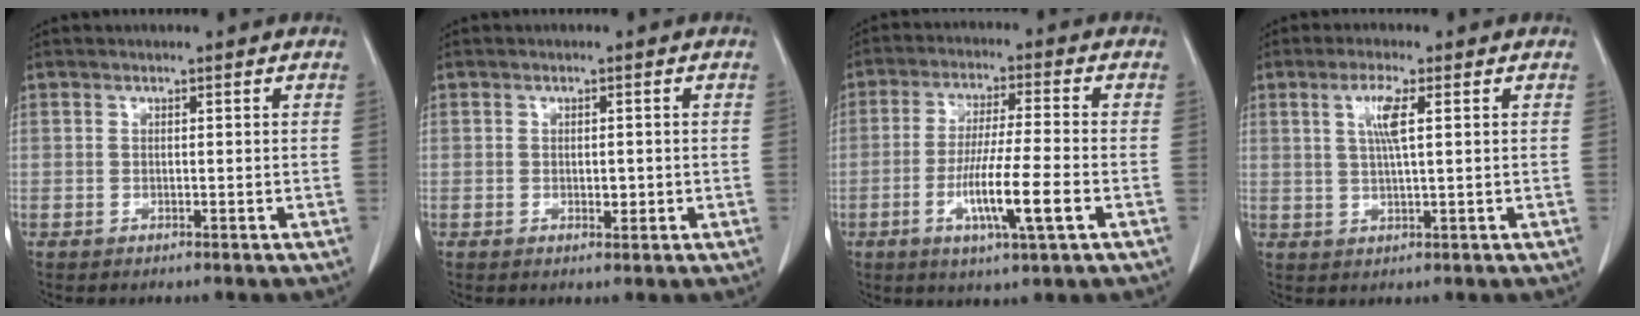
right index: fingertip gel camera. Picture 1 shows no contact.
{"total": 1.5, "force": [-0.2, 0.8, 1.3], "torque": [-0.019, -0.001, 0.001]}
{"total": 10.1, "force": [-3.3, 0.0, 9.6], "torque": [-0.178, -0.016, -0.062]}
{"total": 4.5, "force": [1.4, 0.2, 4.2], "torque": [-0.085, 0.002, 0.029]}